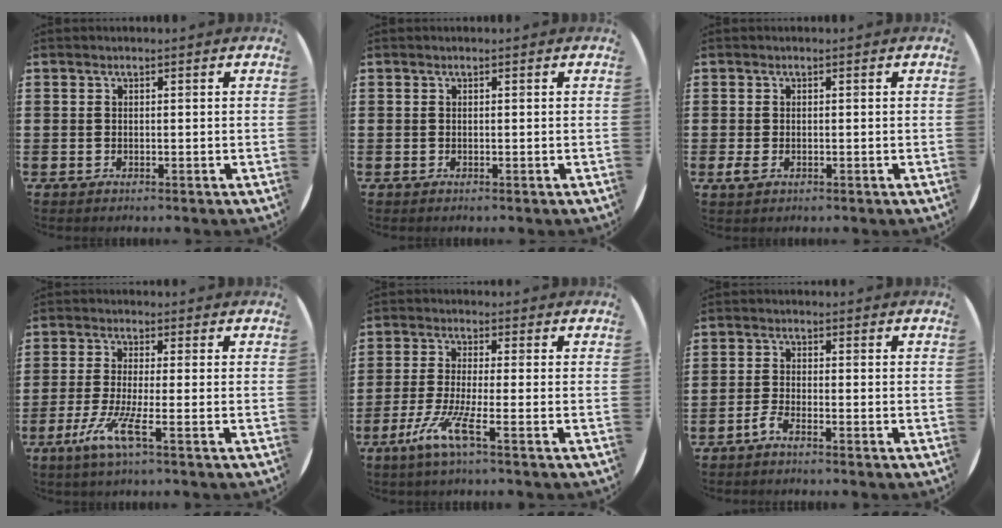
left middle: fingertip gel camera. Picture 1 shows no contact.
{"total": 0.0}
{"total": 1.0, "force": [-0.2, 0.5, 0.8], "torque": [-0.017, 0.000, -0.005]}
{"total": 5.4, "force": [-2.1, -0.1, 5.0], "torque": [-0.116, -0.019, -0.044]}
{"total": 5.7, "force": [-2.7, -0.1, 5.0], "torque": [-0.114, -0.016, -0.055]}
{"total": 1.5, "force": [-1.1, 0.0, 1.0], "torque": [-0.026, -0.007, -0.023]}